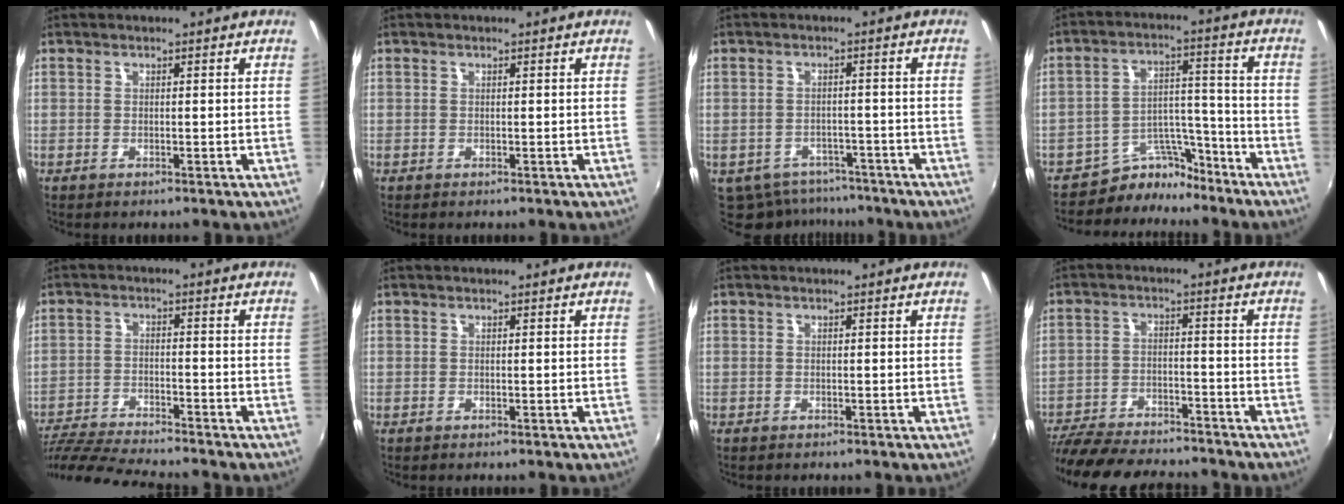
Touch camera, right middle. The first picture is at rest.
{"total": 0.0}
{"total": 9.6, "force": [-7.3, 5.6, 2.6], "torque": [-0.071, -0.012, -0.099]}
{"total": 8.3, "force": [-7.4, 3.7, 0.6], "torque": [-0.010, 0.044, -0.122]}
{"total": 13.3, "force": [-12.1, 1.1, 5.5], "torque": [-0.131, -0.021, -0.214]}
{"total": 0.0}
{"total": 0.0}
{"total": 18.2, "force": [-15.8, 5.0, 7.5], "torque": [-0.167, -0.022, -0.242]}